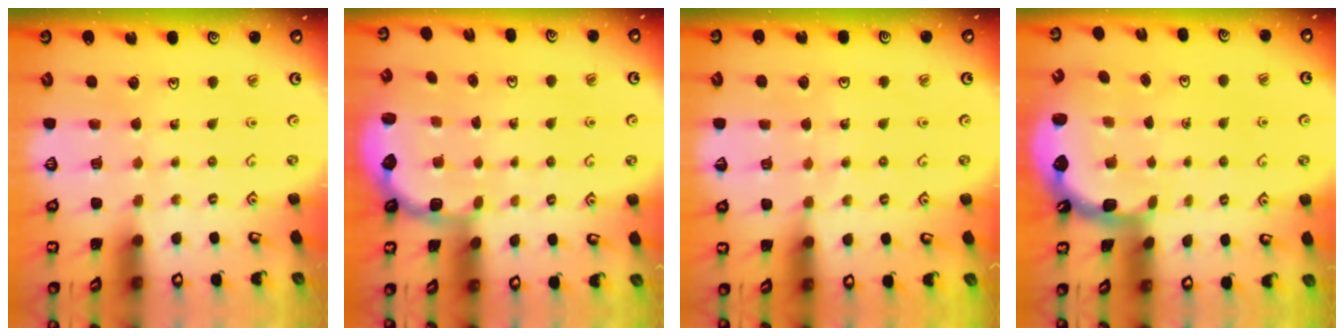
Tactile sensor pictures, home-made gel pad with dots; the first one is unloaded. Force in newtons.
{"total": 2.9, "press": 2.4, "slide": 1.6}
{"total": 5.8, "press": 5.7, "slide": 0.8}
{"total": 2.4, "press": 1.5, "slide": 1.9}